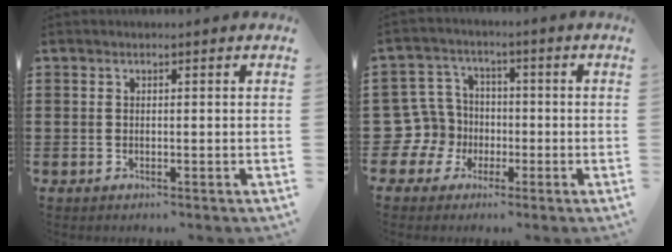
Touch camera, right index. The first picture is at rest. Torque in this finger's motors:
{"motor_torque": [1.09, 1.05, 0.01, -0.05]}